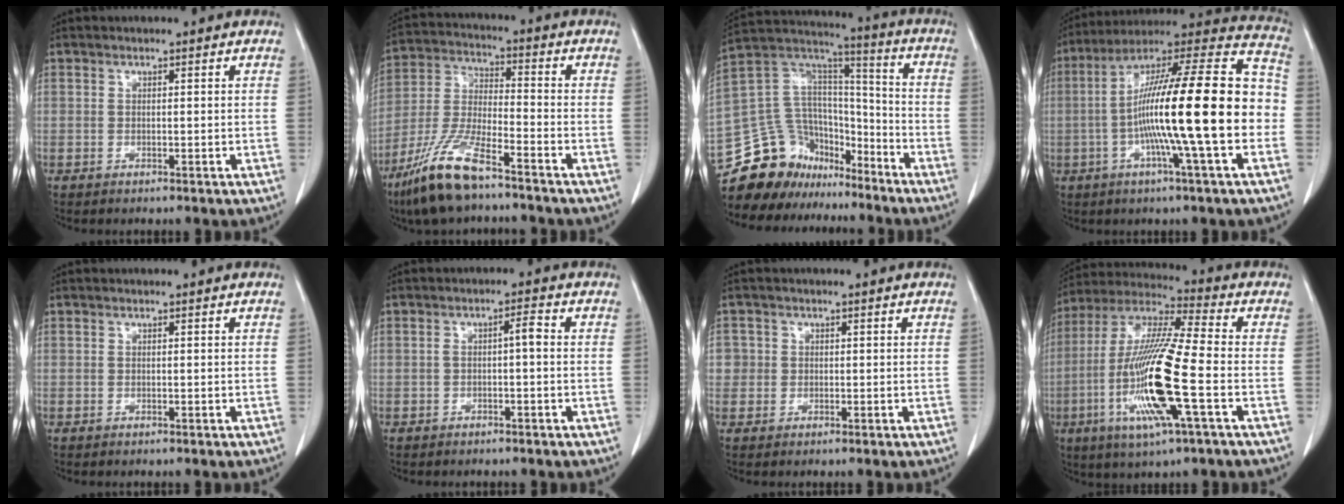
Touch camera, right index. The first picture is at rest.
{"total": 12.5, "force": [-8.7, 2.4, 8.7], "torque": [-0.195, -0.025, -0.167]}
{"total": 19.8, "force": [-16.0, 10.5, 5.2], "torque": [-0.122, 0.074, -0.267]}
{"total": 23.7, "force": [-3.3, 1.0, 23.4], "torque": [-0.356, 0.016, -0.065]}
{"total": 0.0}
{"total": 2.2, "force": [-0.2, 0.3, 2.1], "torque": [-0.033, 0.010, -0.002]}
{"total": 2.3, "force": [0.2, 2.3, 0.0], "torque": [0.015, 0.008, 0.004]}
{"total": 17.6, "force": [-4.6, 1.1, 16.9], "torque": [-0.352, -0.014, -0.089]}